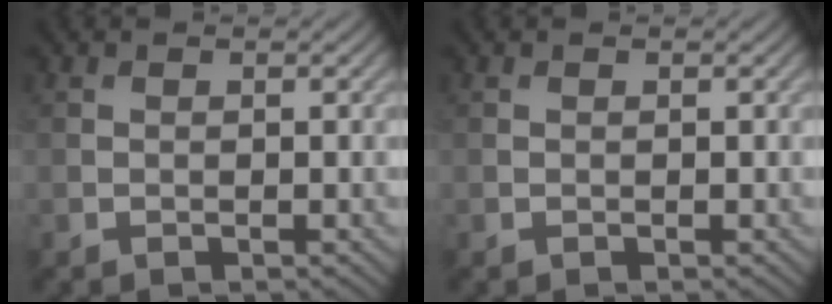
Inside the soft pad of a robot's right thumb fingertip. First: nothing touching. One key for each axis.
{"total": 0.0}